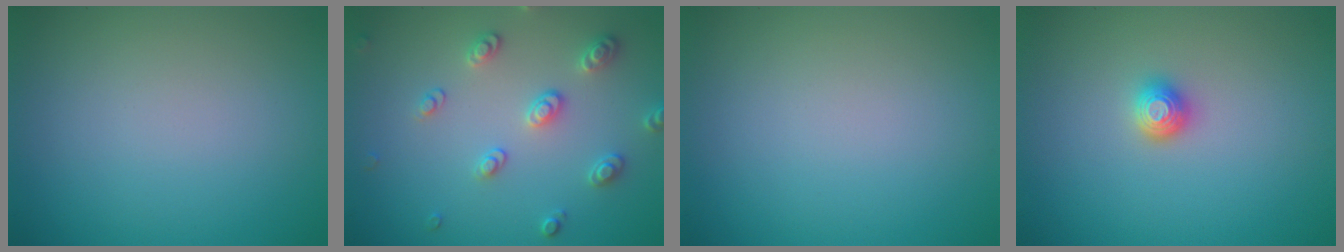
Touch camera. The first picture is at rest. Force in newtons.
{"total": 2.8, "press": 2.8, "slide": 0.2}
{"total": 0.0}
{"total": 1.4, "press": 1.2, "slide": 0.6}